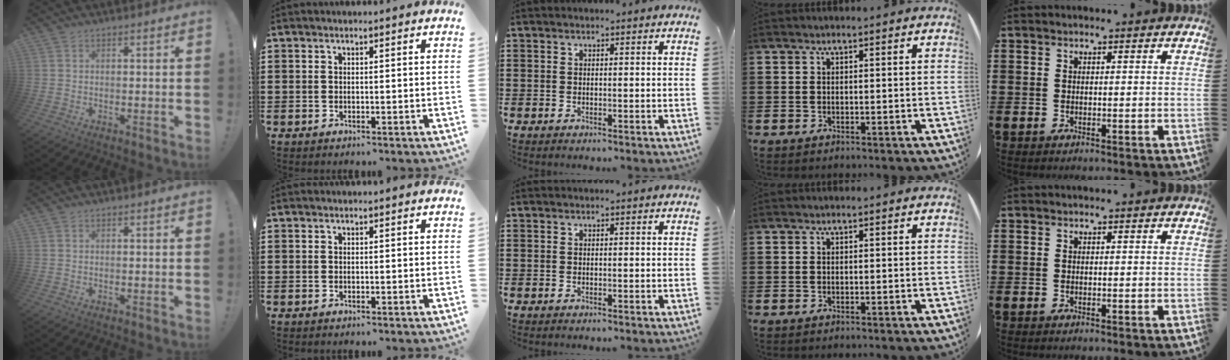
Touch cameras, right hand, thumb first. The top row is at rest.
{}